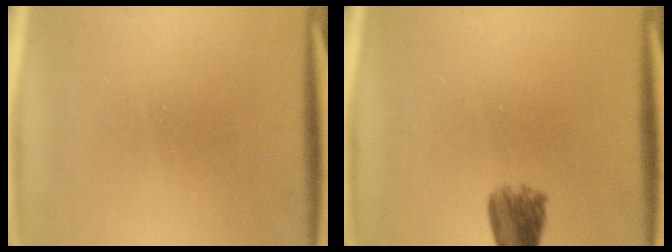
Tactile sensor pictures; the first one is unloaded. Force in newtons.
{"total": 4.2}